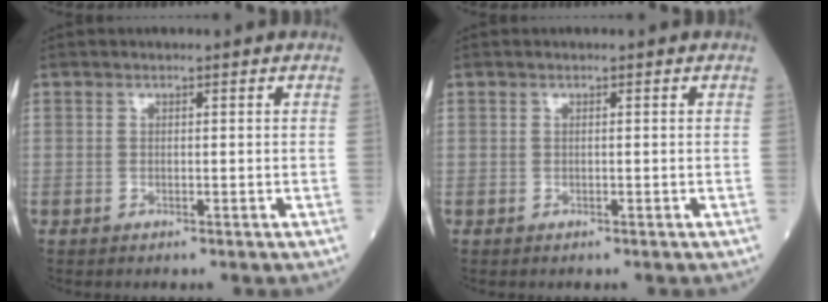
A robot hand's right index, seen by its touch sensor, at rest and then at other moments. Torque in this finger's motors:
{"motor_torque": [0.02, 0.05, -0.03, -0.01]}